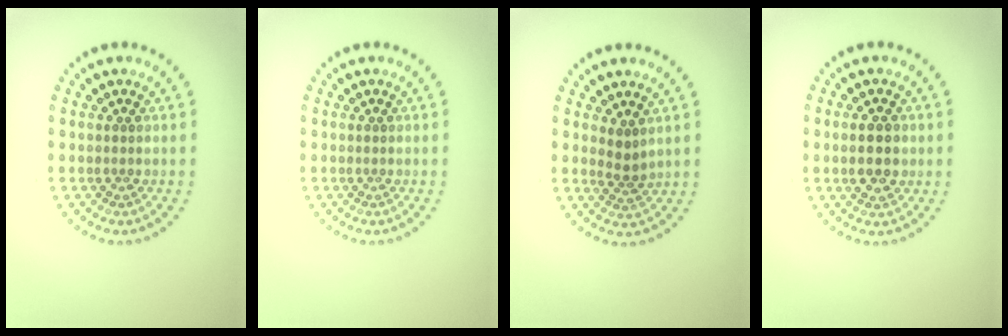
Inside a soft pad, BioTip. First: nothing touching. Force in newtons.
{"total": 0.0}
{"total": 1.6, "press": 1.2, "slide": 1.0}
{"total": 3.0, "press": 3.0, "slide": 0.0}